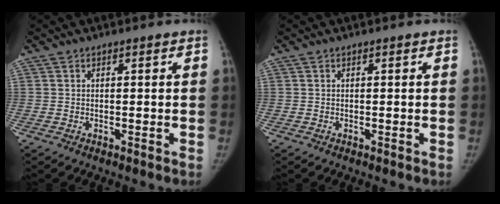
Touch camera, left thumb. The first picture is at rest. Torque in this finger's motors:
{"motor_torque": [-0.04, 0.05, 0.08, -0.08, 0.01]}